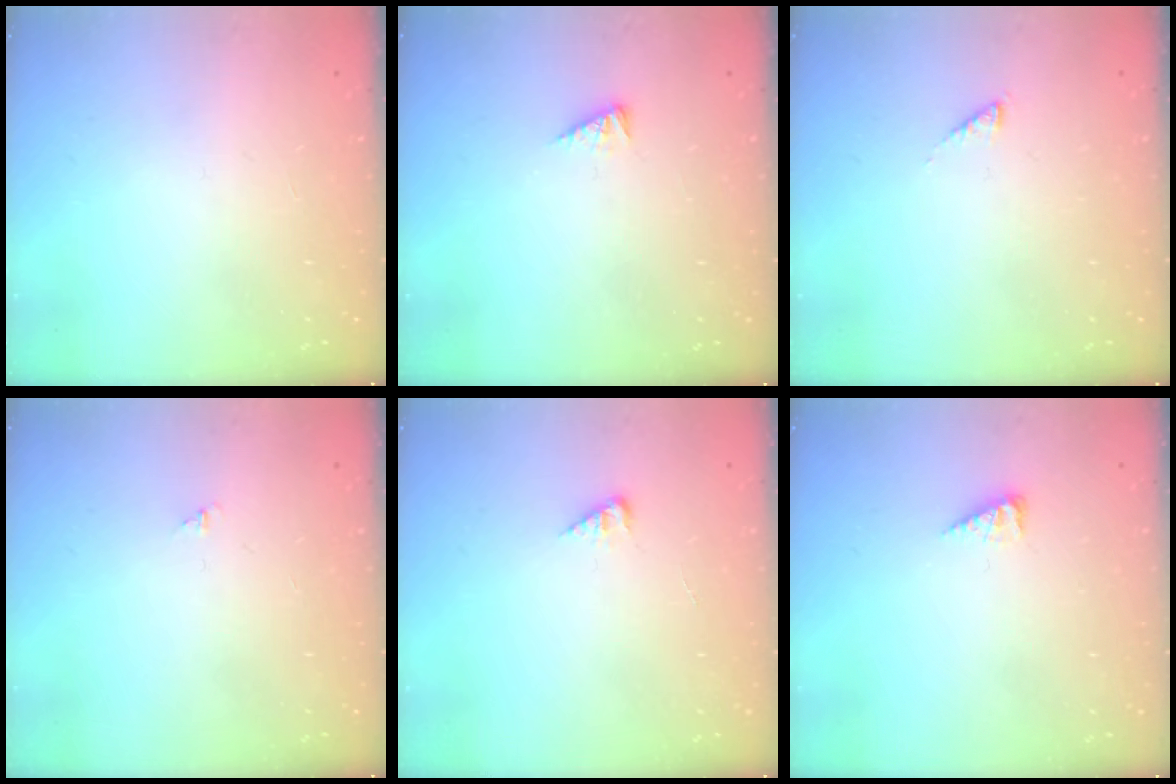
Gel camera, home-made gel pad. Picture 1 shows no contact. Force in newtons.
{"total": 2.9, "press": 2.9, "slide": 0.4}
{"total": 1.1, "press": 1.0, "slide": 0.3}
{"total": 0.7, "press": 0.7, "slide": 0.1}
{"total": 2.7, "press": 2.7, "slide": 0.3}
{"total": 2.9, "press": 2.9, "slide": 0.3}